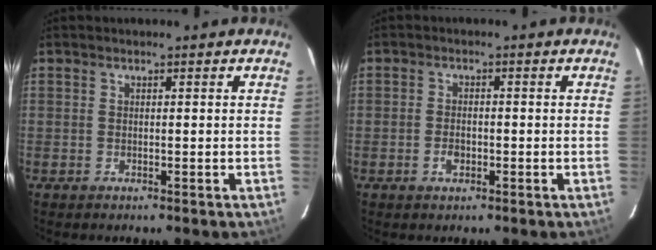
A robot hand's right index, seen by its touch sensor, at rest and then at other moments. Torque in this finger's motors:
{"motor_torque": [0.01, 0.03, 0.06, 0.00]}